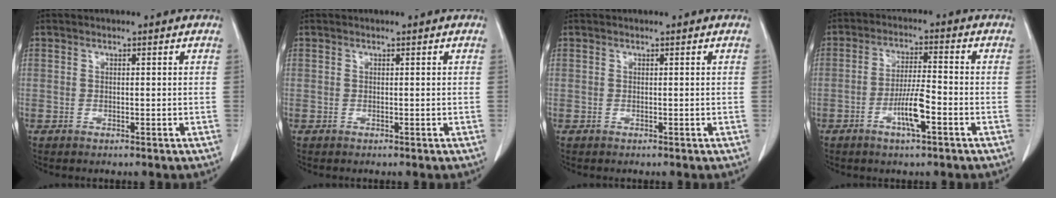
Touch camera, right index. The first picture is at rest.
{"total": 0.0}
{"total": 0.0}
{"total": 6.4, "force": [-2.7, 0.6, 5.8], "torque": [-0.112, -0.002, -0.050]}